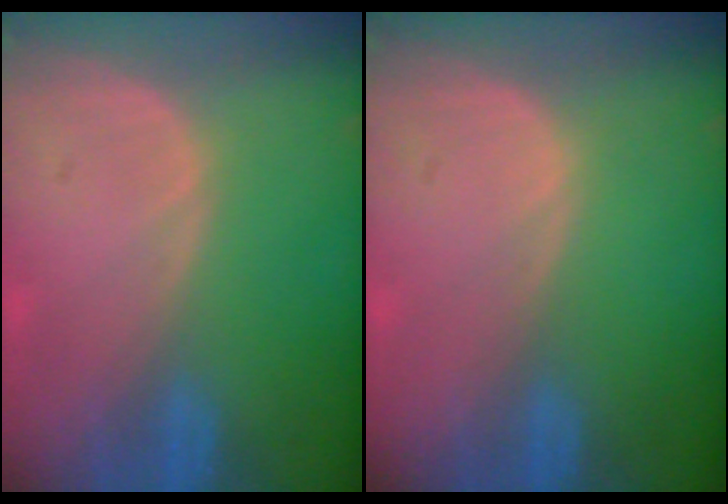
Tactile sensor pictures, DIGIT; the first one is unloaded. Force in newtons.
{"total": 0.0}